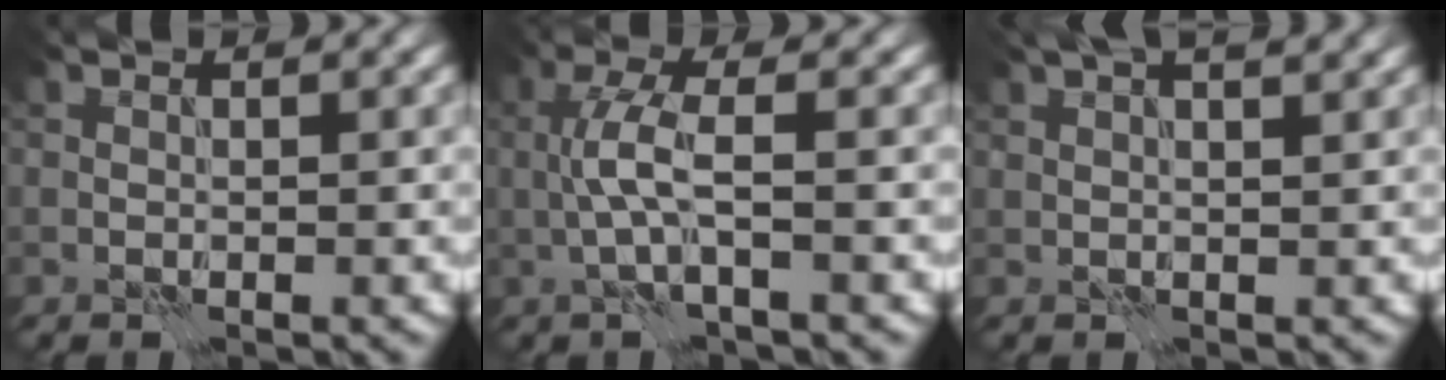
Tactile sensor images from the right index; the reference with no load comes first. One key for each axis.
{"total": 3.4, "fx": -0.1, "fy": 0.6, "fz": 3.4, "tx": -0.072, "ty": 0.003, "tz": -0.005}
{"total": 7.1, "fx": 4.8, "fy": 2.8, "fz": 4.5, "tx": -0.047, "ty": 0.042, "tz": 0.043}